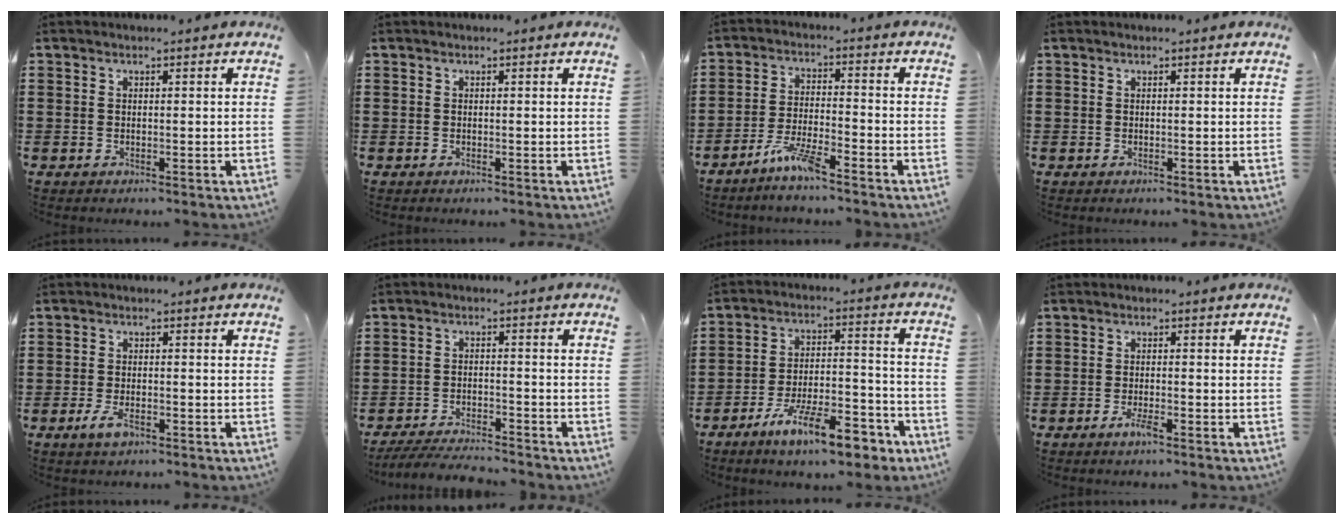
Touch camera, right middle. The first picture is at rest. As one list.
[{"total": 0.0}, {"total": 5.7, "force": [-4.4, 0.6, 3.5], "torque": [-0.084, -0.005, -0.086]}, {"total": 0.0}, {"total": 3.1, "force": [-1.6, 1.2, 2.4], "torque": [-0.054, -0.005, -0.033]}, {"total": 4.5, "force": [-4.3, 0.2, 1.1], "torque": [-0.024, -0.002, -0.088]}, {"total": 12.5, "force": [-9.0, 3.2, 8.0], "torque": [-0.128, 0.036, -0.161]}, {"total": 2.3, "force": [-1.3, 0.5, 1.8], "torque": [-0.037, 0.000, -0.027]}]